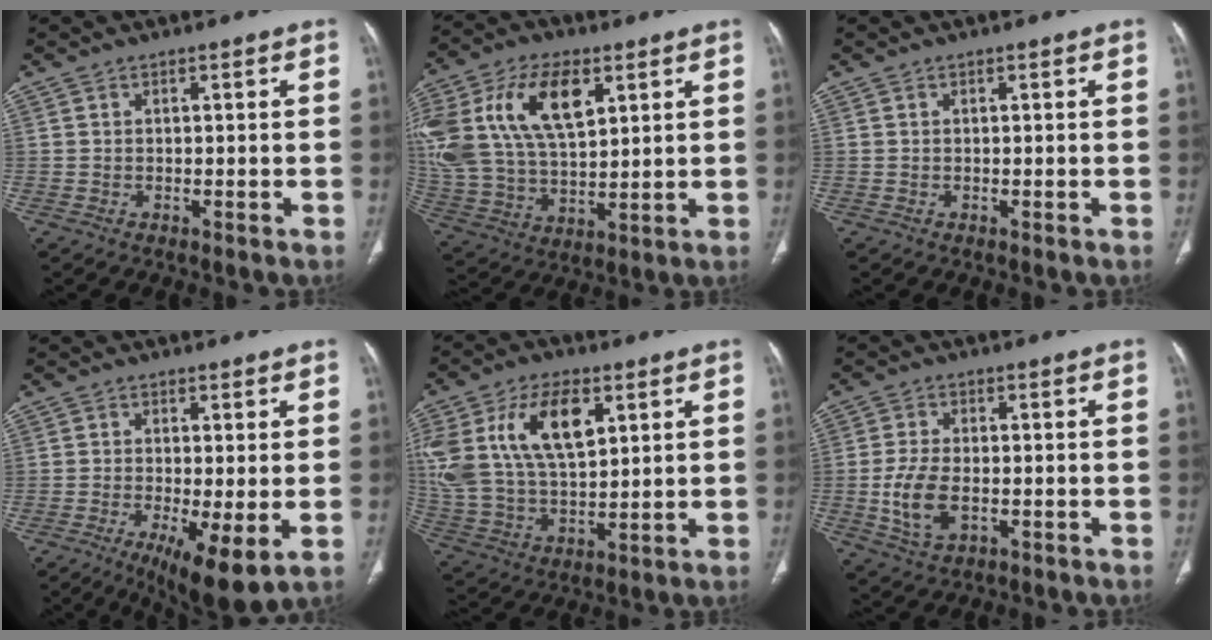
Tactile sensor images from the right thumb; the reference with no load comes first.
{"total": 25.2, "force": [9.0, 14.3, 18.7], "torque": [-0.409, 0.006, 0.173]}
{"total": 0.0}
{"total": 9.9, "force": [-3.1, 2.5, 9.0], "torque": [-0.153, -0.020, -0.046]}
{"total": 21.6, "force": [7.8, 12.1, 16.2], "torque": [-0.329, -0.009, 0.151]}
{"total": 7.7, "force": [-1.5, 4.3, 6.2], "torque": [-0.130, -0.001, -0.023]}